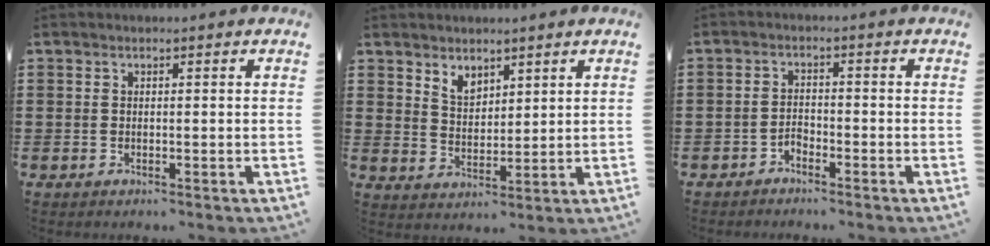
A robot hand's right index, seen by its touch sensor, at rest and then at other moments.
{"total": 3.6, "force": [3.0, 1.8, 0.6], "torque": [-0.022, 0.001, 0.057]}
{"total": 1.8, "force": [-1.7, 0.7, 0.4], "torque": [-0.014, 0.003, -0.035]}